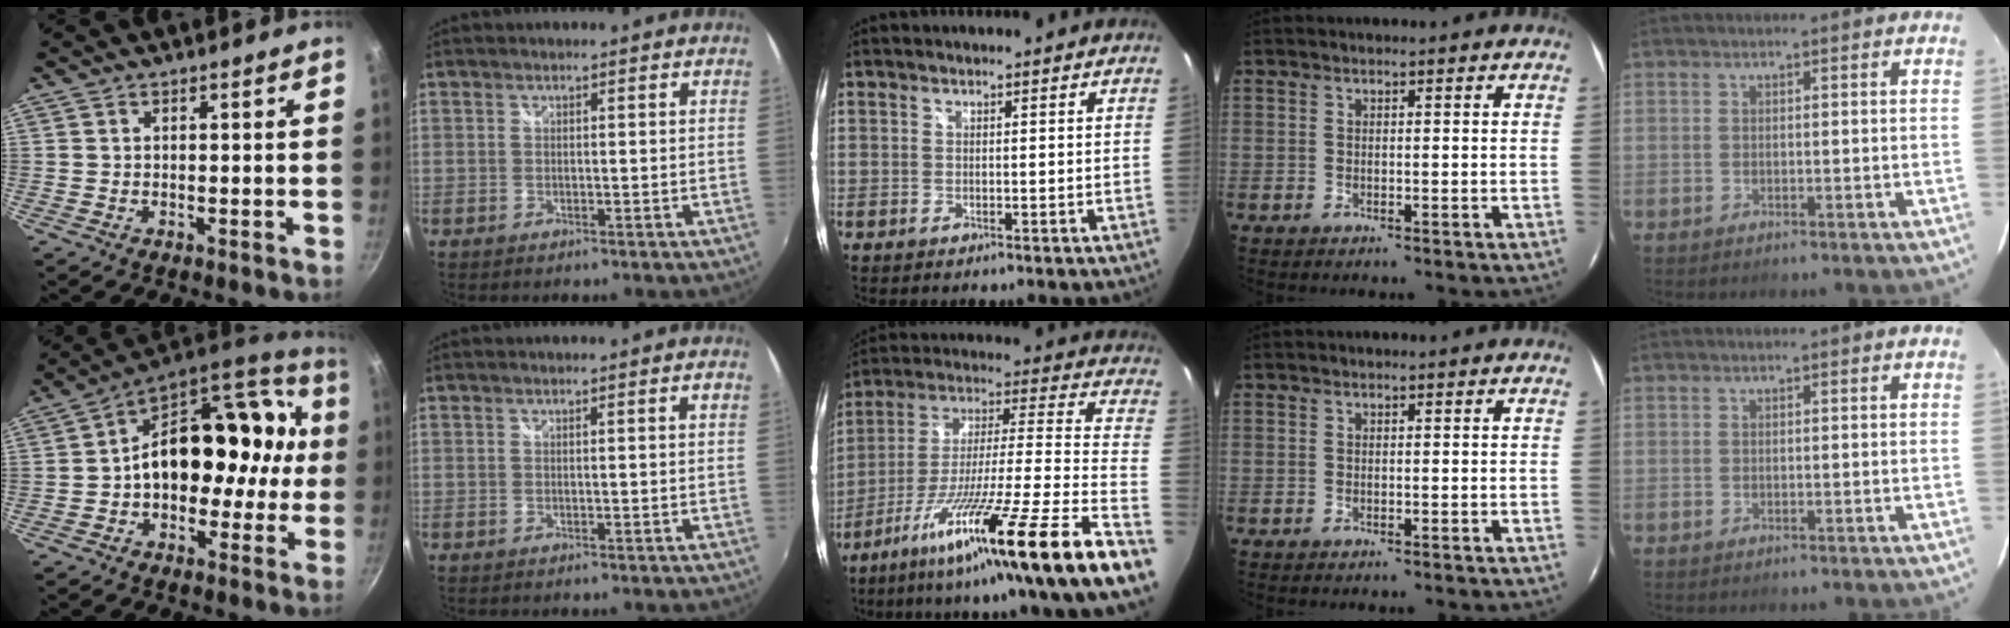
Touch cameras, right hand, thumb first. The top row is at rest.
{"thumb": {"total": 22.4, "force": [0.4, 16.0, 15.6], "torque": [-0.171, 0.072, 0.003]}, "index": {"total": 1.2, "force": [0.4, -0.3, 1.1], "torque": [-0.014, 0.002, 0.005]}, "middle": {"total": 28.7, "force": [-20.3, -2.3, 20.1], "torque": [-0.276, -0.069, -0.325]}}